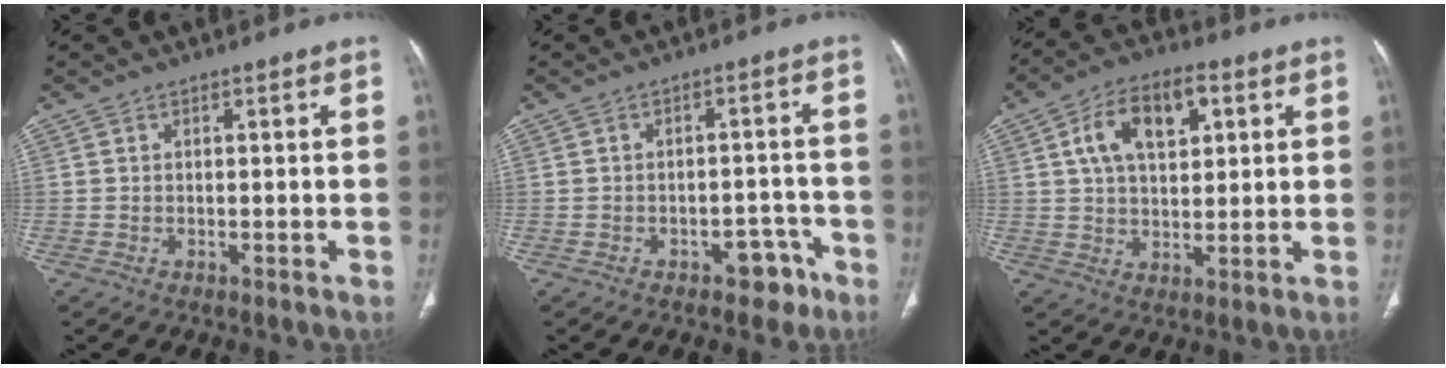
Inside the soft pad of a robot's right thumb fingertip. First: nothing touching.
{"total": 5.1, "force": [-3.2, 3.2, 2.3], "torque": [-0.005, 0.037, -0.037]}
{"total": 12.2, "force": [4.1, 7.0, 9.1], "torque": [-0.136, 0.005, 0.066]}